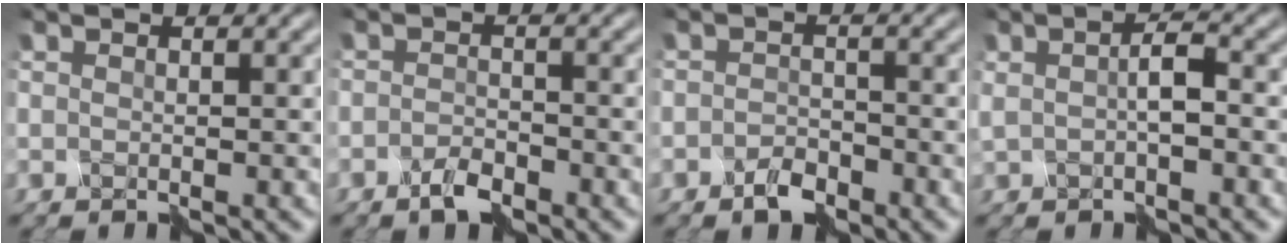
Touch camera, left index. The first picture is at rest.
{"total": 1.6, "force": [-1.5, 0.2, 0.6], "torque": [-0.024, 0.004, -0.033]}
{"total": 1.7, "force": [-1.5, 0.5, 0.4], "torque": [-0.015, 0.007, -0.031]}
{"total": 1.4, "force": [-0.2, 0.1, 1.4], "torque": [-0.036, 0.006, -0.004]}